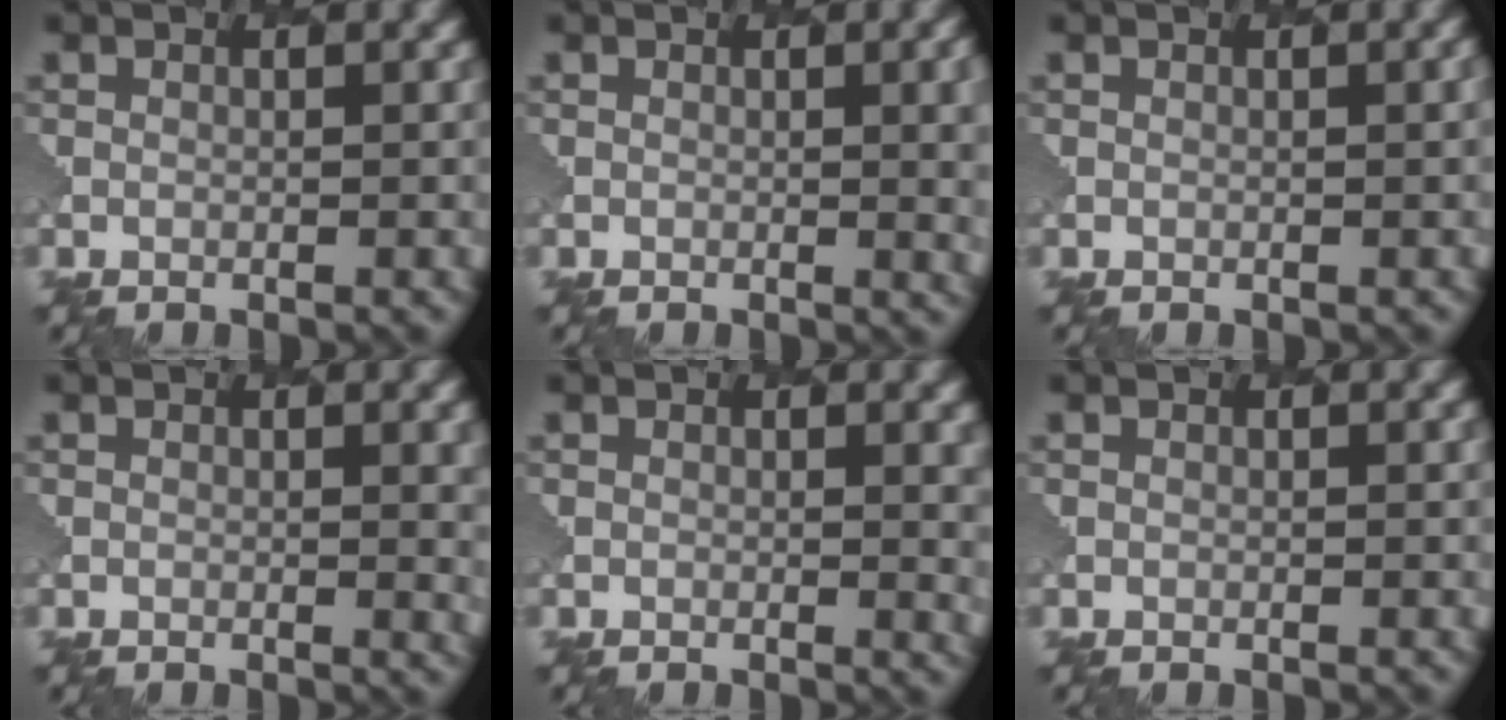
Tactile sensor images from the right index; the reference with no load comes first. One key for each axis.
{"total": 4.6, "fx": 0.3, "fy": 1.7, "fz": 4.2, "tx": -0.034, "ty": 0.001, "tz": 0.002}
{"total": 0.9, "fx": 0.0, "fy": 0.4, "fz": 0.8, "tx": 0.001, "ty": 0.005, "tz": 0.001}
{"total": 2.5, "fx": 0.3, "fy": 0.8, "fz": 2.4, "tx": -0.022, "ty": 0.000, "tz": 0.001}
{"total": 2.1, "fx": 0.4, "fy": 0.7, "fz": 2.0, "tx": -0.018, "ty": 0.000, "tz": 0.000}
{"total": 0.0}